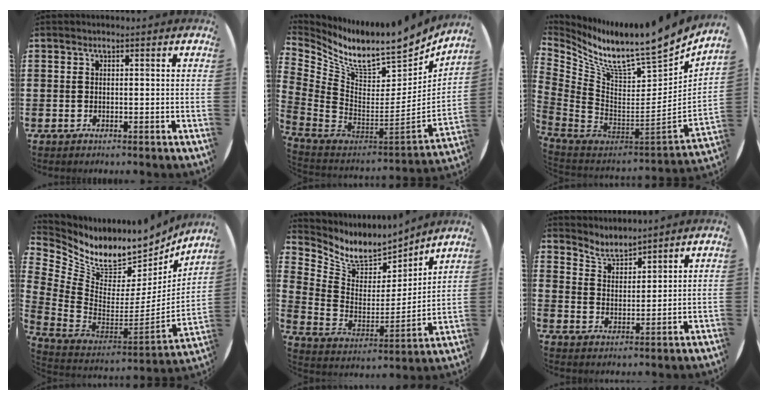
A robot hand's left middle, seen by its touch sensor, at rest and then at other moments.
{"total": 8.9, "force": [6.8, 3.4, 4.5], "torque": [-0.100, -0.080, 0.114]}
{"total": 9.9, "force": [7.8, 1.9, 5.7], "torque": [-0.115, -0.090, 0.120]}
{"total": 7.2, "force": [5.8, 4.0, 1.3], "torque": [-0.061, -0.072, 0.102]}
{"total": 7.4, "force": [6.0, 3.9, 1.9], "torque": [-0.079, -0.045, 0.108]}
{"total": 4.3, "force": [4.2, 0.6, 0.1], "torque": [-0.014, -0.023, 0.078]}